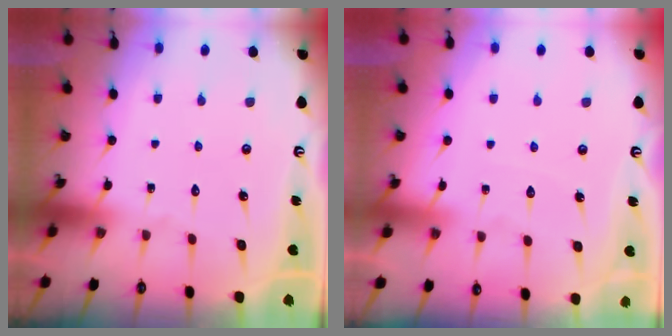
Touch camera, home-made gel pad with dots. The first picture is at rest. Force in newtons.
{"total": 3.4, "press": 3.4, "slide": 0.5}